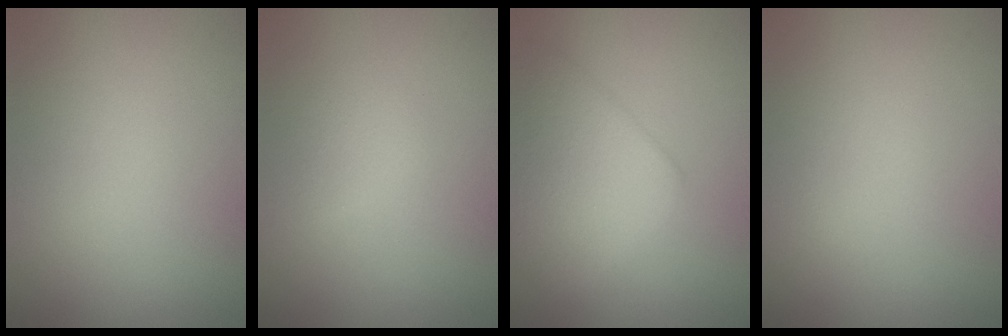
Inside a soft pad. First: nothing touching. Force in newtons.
{"total": 1.1, "press": 1.1, "slide": 0.0}
{"total": 5.0, "press": 5.0, "slide": 0.2}
{"total": 0.0}